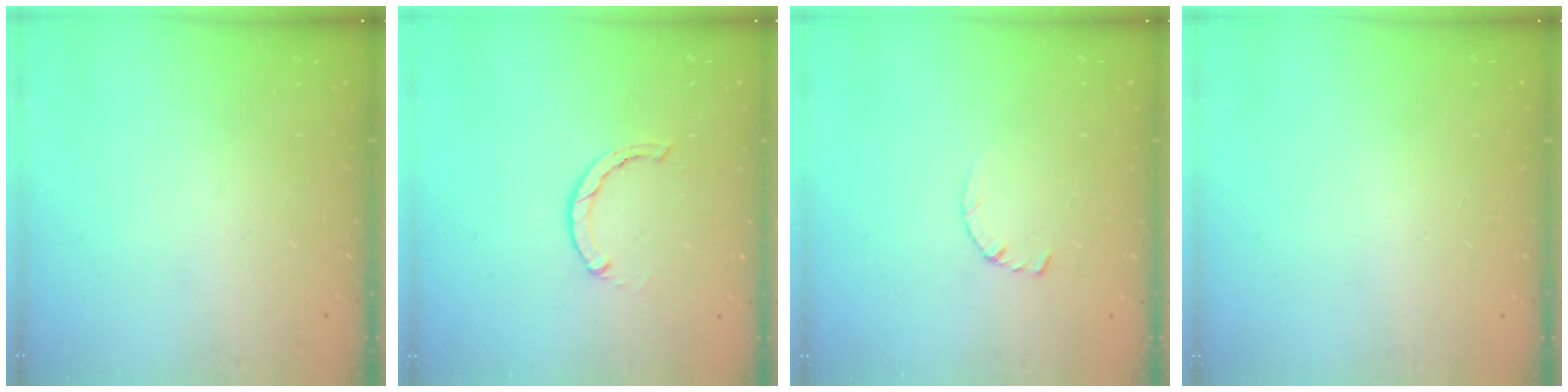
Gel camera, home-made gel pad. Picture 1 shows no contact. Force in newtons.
{"total": 2.1, "press": 2.1, "slide": 0.3}
{"total": 2.8, "press": 2.8, "slide": 0.4}
{"total": 2.6, "press": 2.6, "slide": 0.2}